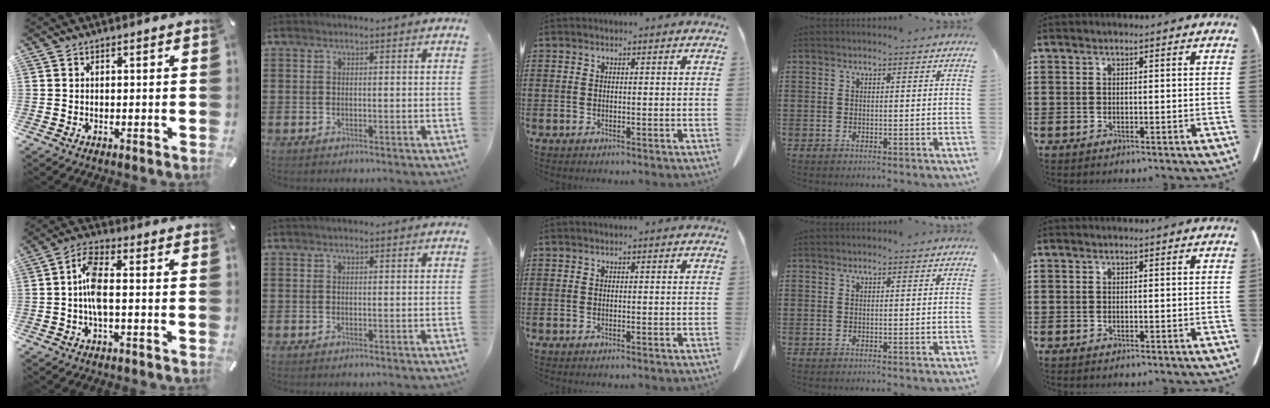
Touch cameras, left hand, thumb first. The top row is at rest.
{"thumb": {"total": 7.0, "force": [-0.9, 2.7, 6.4], "torque": [-0.134, 0.002, -0.018]}, "index": {"total": 0.6, "force": [0.4, 0.3, 0.3], "torque": [-0.006, 0.003, 0.008]}}